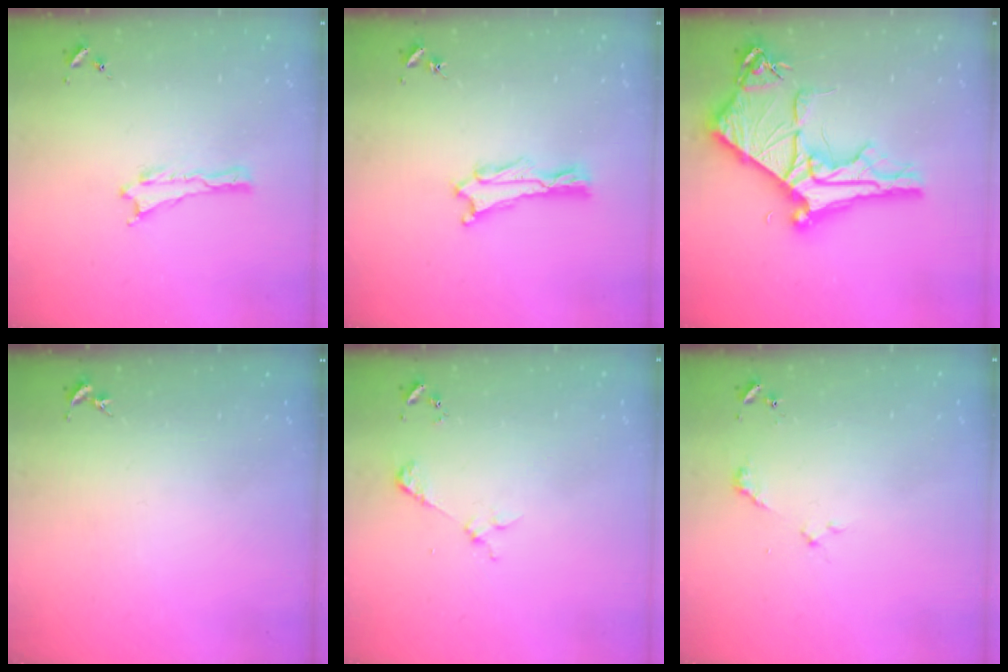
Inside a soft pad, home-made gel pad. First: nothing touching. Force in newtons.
{"total": 1.0, "press": 1.0, "slide": 0.1}
{"total": 11.1, "press": 11.0, "slide": 1.3}
{"total": 0.0}
{"total": 2.2, "press": 2.2, "slide": 0.2}
{"total": 2.4, "press": 2.3, "slide": 0.3}